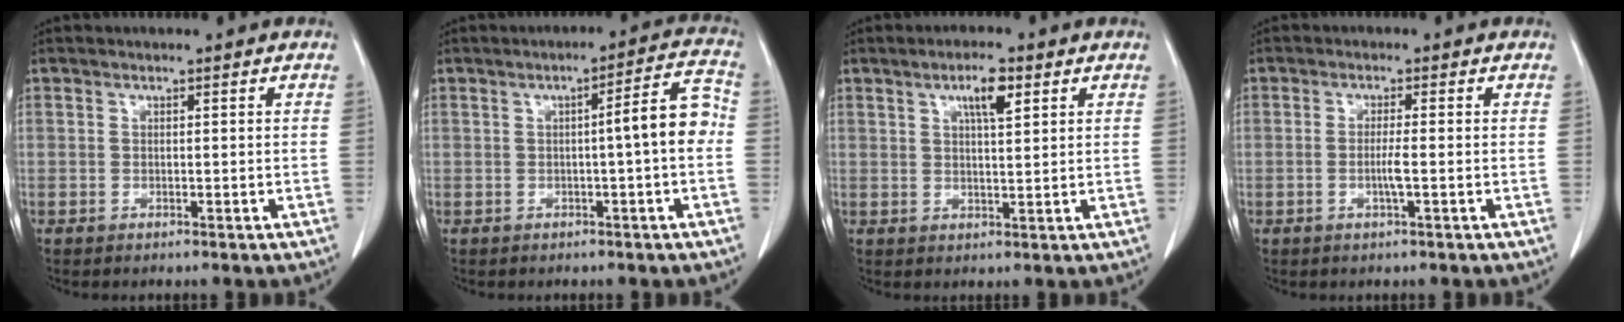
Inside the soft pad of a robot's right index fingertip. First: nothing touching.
{"total": 6.3, "force": [-0.6, 0.2, 6.2], "torque": [-0.082, 0.016, -0.010]}
{"total": 4.5, "force": [2.2, 0.8, 3.8], "torque": [-0.068, 0.001, 0.038]}
{"total": 2.4, "force": [-0.6, -0.2, 2.3], "torque": [-0.046, -0.002, -0.012]}